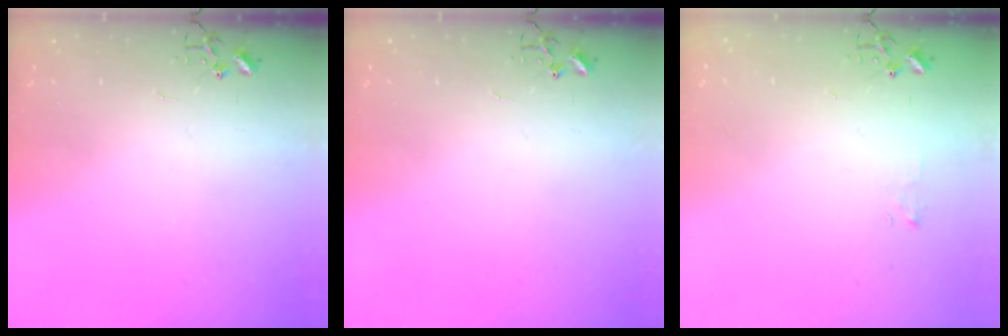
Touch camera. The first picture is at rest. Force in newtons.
{"total": 0.0}
{"total": 3.8, "press": 3.8, "slide": 0.5}